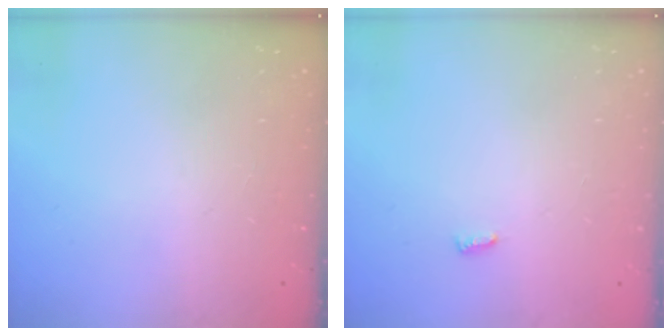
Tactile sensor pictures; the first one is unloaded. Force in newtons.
{"total": 2.8, "press": 2.8, "slide": 0.4}